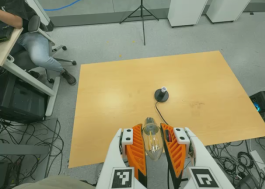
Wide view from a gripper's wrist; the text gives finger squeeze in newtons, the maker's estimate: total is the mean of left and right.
{"total": 18.7, "left": 19.7, "right": 17.7}